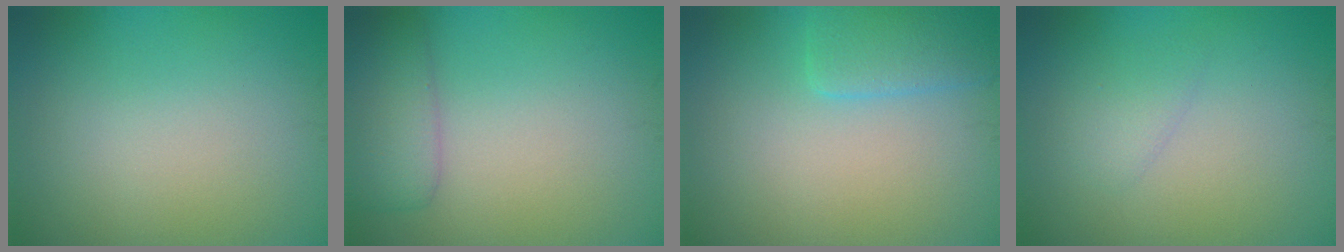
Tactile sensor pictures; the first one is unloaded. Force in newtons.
{"total": 3.1, "press": 3.1, "slide": 0.2}
{"total": 3.0, "press": 3.0, "slide": 0.2}
{"total": 1.3, "press": 1.3, "slide": 0.1}